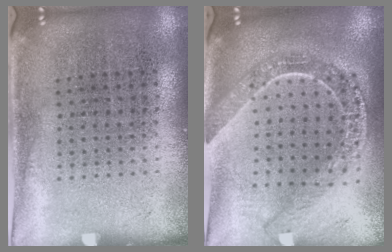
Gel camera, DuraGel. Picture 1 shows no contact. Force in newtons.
{"total": 2.2, "press": 1.8, "slide": 1.2}